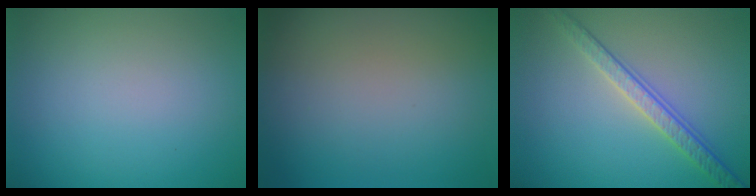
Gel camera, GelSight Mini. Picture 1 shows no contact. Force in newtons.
{"total": 0.0}
{"total": 3.6, "press": 3.3, "slide": 1.6}